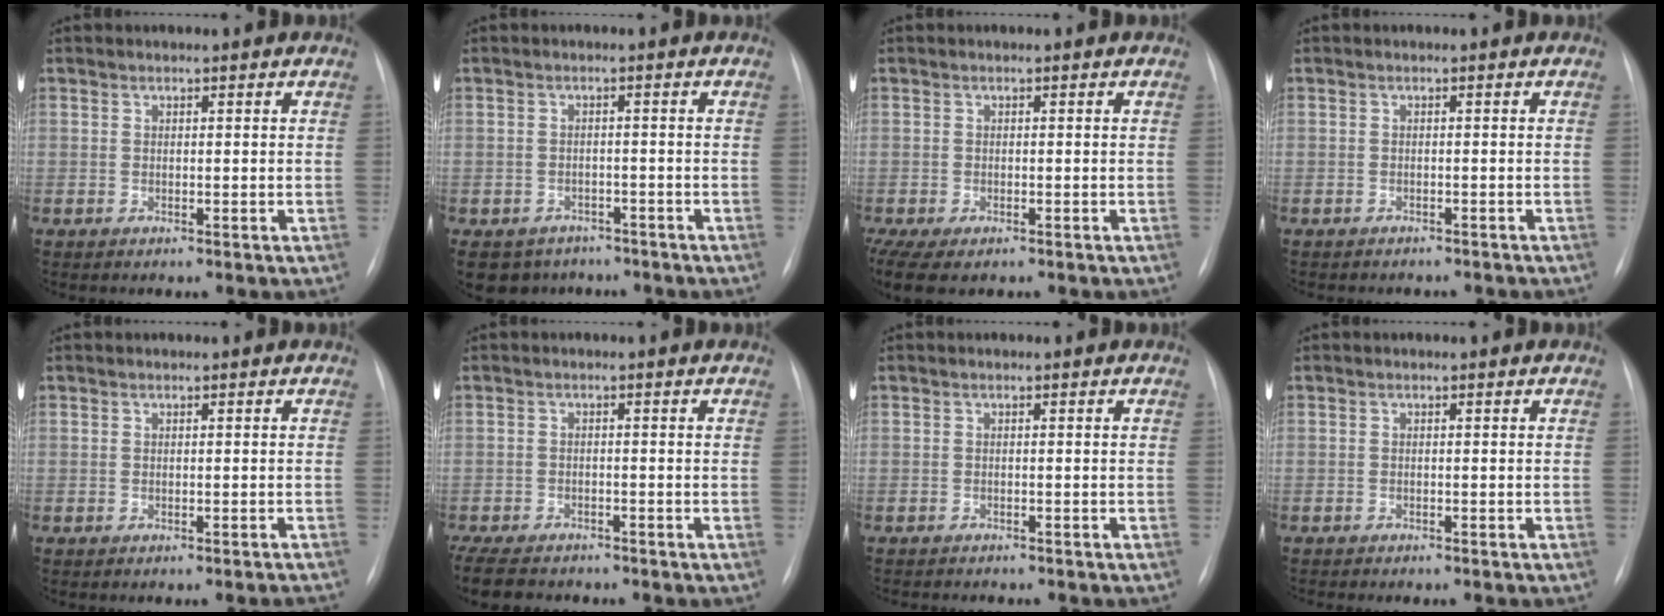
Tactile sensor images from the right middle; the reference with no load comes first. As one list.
[{"total": 7.4, "force": [-5.6, 4.7, 0.9], "torque": [-0.017, 0.006, -0.071]}, {"total": 8.2, "force": [-5.2, 4.1, 4.8], "torque": [-0.112, -0.007, -0.077]}, {"total": 4.8, "force": [-4.2, 1.9, 1.1], "torque": [-0.010, 0.002, -0.048]}, {"total": 3.3, "force": [-3.1, 0.9, 0.7], "torque": [0.012, 0.004, -0.032]}, {"total": 9.8, "force": [-8.2, 3.8, 3.8], "torque": [-0.082, -0.014, -0.121]}, {"total": 6.4, "force": [-5.7, 1.6, 2.3], "torque": [-0.024, 0.000, -0.070]}, {"total": 5.2, "force": [-4.5, 1.1, 2.2], "torque": [-0.025, -0.007, -0.053]}]